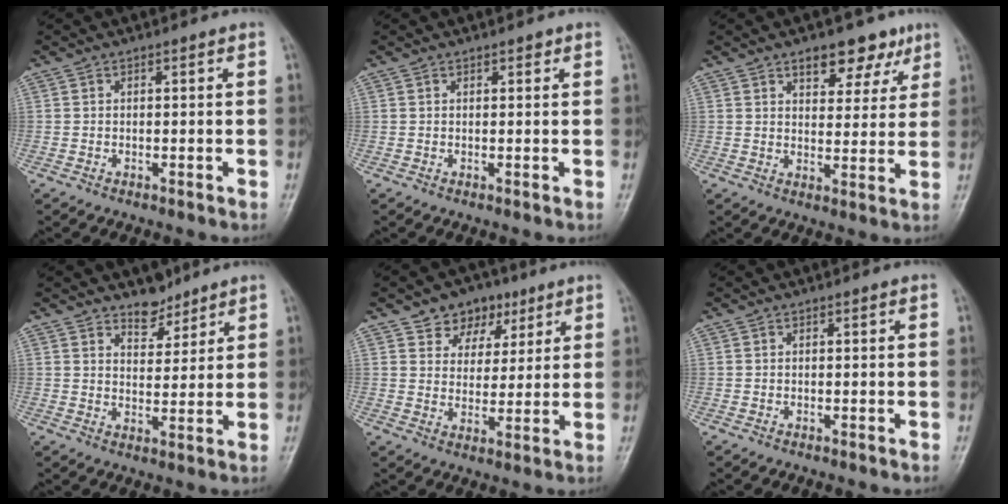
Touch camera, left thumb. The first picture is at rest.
{"total": 0.9, "force": [0.6, 0.5, 0.4], "torque": [0.002, -0.003, 0.005]}
{"total": 8.5, "force": [5.3, 4.7, 4.6], "torque": [-0.024, -0.024, 0.072]}
{"total": 4.9, "force": [4.0, 2.5, 1.1], "torque": [0.009, -0.032, 0.067]}
{"total": 8.5, "force": [5.1, 6.3, 2.7], "torque": [-0.004, -0.019, 0.082]}
{"total": 0.0}